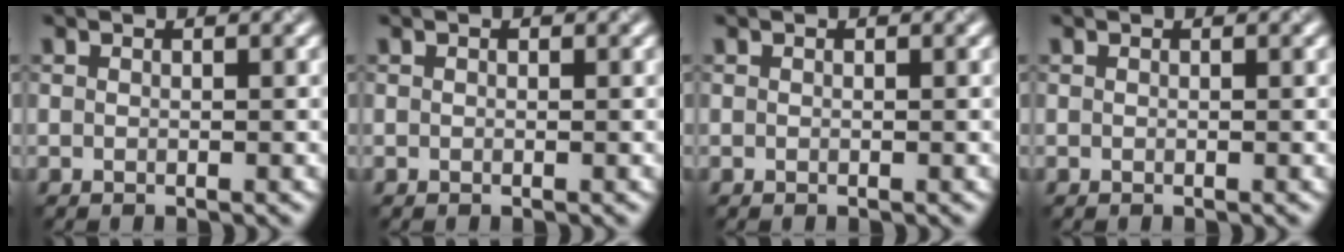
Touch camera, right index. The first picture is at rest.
{"total": 0.0}
{"total": 0.0}
{"total": 0.0}